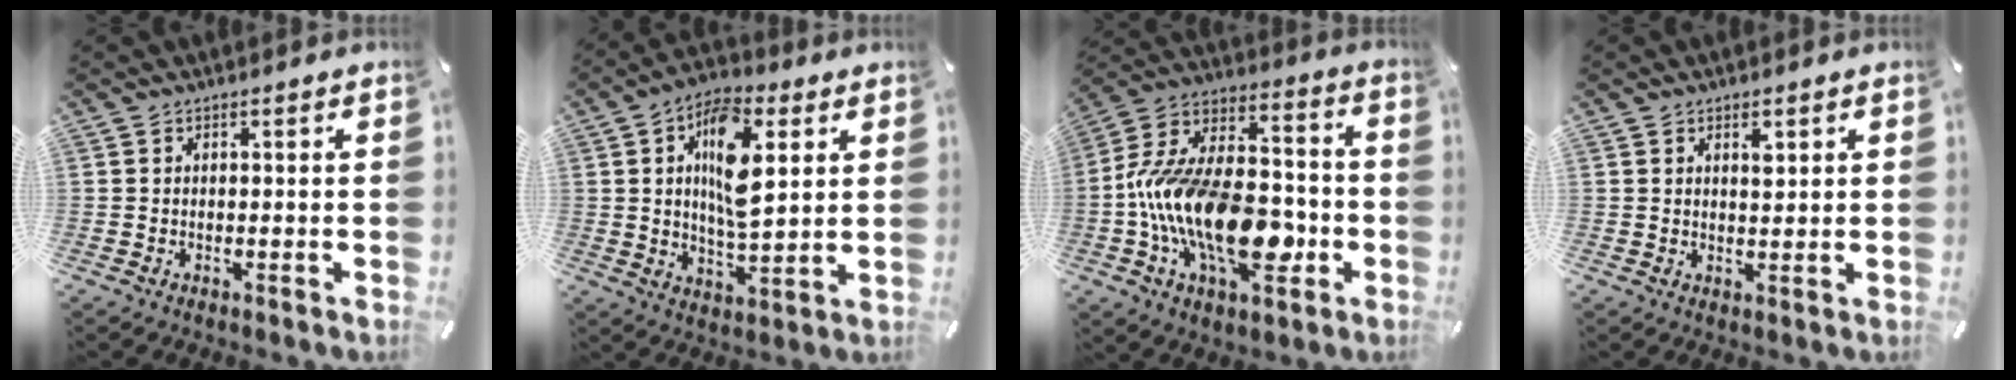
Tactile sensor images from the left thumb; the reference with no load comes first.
{"total": 13.3, "force": [4.1, 6.6, 10.8], "torque": [-0.184, -0.006, 0.066]}
{"total": 21.7, "force": [-6.3, 12.8, 16.3], "torque": [-0.321, 0.024, -0.101]}
{"total": 2.5, "force": [1.4, 1.2, 1.7], "torque": [-0.013, -0.009, 0.020]}